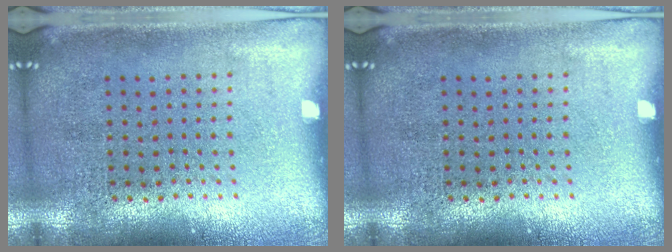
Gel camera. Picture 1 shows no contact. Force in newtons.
{"total": 0.0}